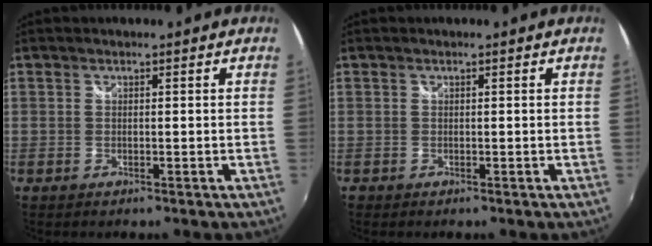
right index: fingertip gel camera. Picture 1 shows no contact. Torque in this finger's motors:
{"motor_torque": [-1.76, 0.38, -1.05, -0.18]}